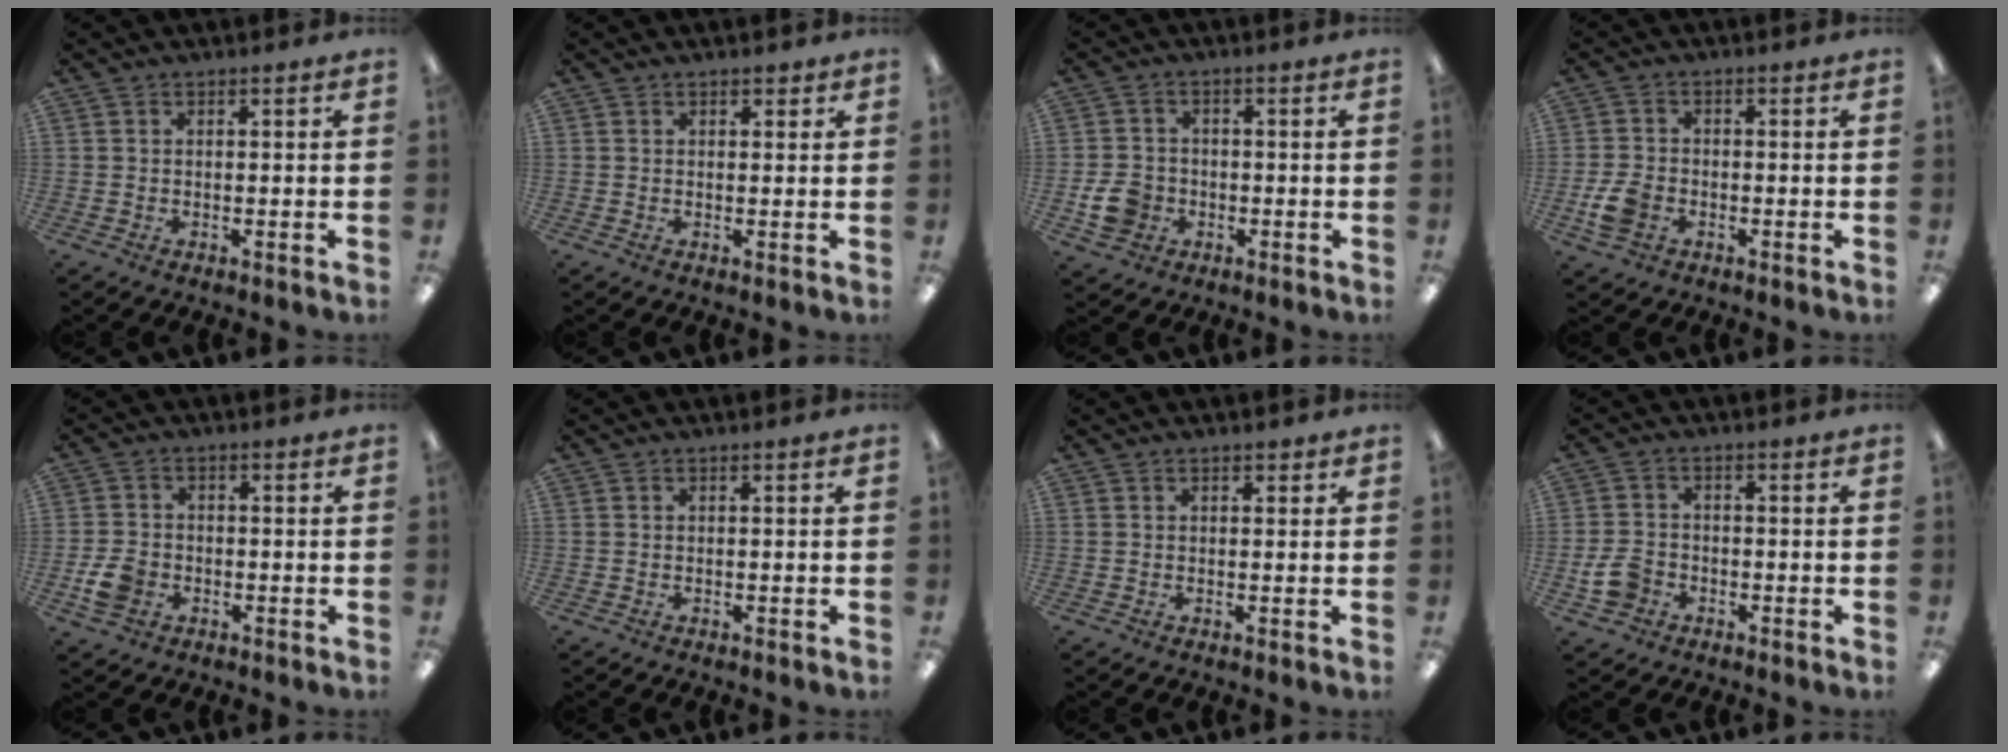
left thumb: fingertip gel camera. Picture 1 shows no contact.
{"total": 1.1, "force": [0.8, 0.7, 0.4], "torque": [-0.008, 0.001, 0.014]}
{"total": 6.8, "force": [-2.0, 5.7, 3.1], "torque": [-0.053, 0.007, -0.035]}
{"total": 6.1, "force": [-2.1, 4.4, 3.6], "torque": [-0.066, 0.007, -0.039]}
{"total": 5.8, "force": [-2.0, 4.6, 3.0], "torque": [-0.058, 0.004, -0.037]}
{"total": 0.0}
{"total": 1.0, "force": [0.6, 0.6, 0.3], "torque": [-0.007, 0.001, 0.012]}
{"total": 5.9, "force": [-2.2, 4.6, 2.9], "torque": [-0.056, 0.008, -0.042]}